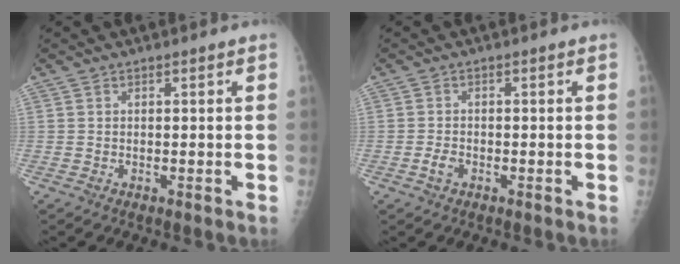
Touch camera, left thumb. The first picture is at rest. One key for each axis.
{"total": 2.0, "fx": -0.9, "fy": 1.3, "fz": 1.2, "tx": -0.020, "ty": 0.004, "tz": -0.018}